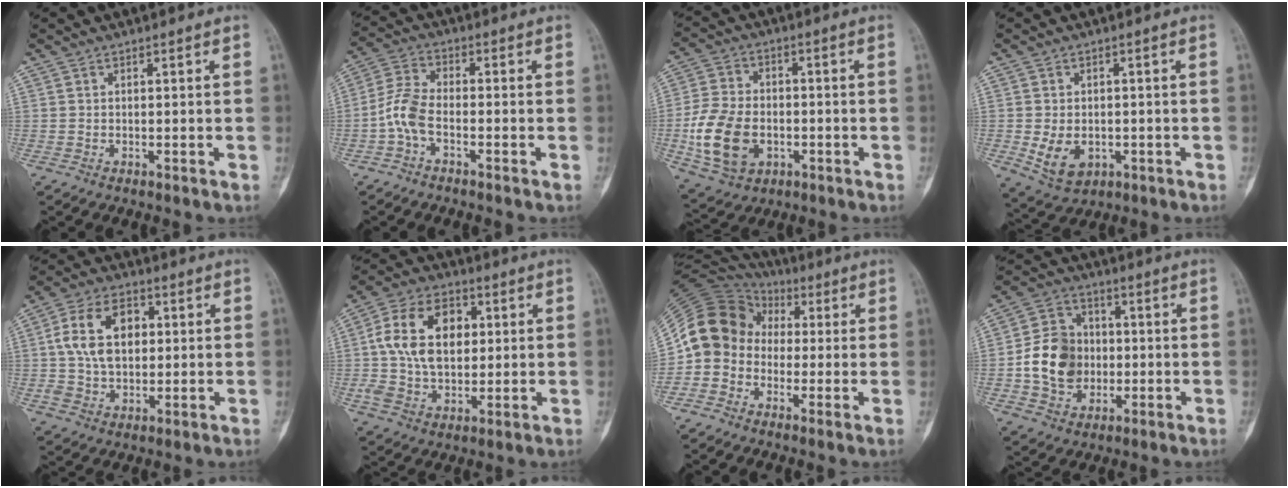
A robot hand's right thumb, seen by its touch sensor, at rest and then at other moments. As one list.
[{"total": 6.2, "force": [-2.3, 2.9, 4.9], "torque": [-0.111, 0.021, -0.056]}, {"total": 14.1, "force": [-3.1, 9.9, 9.6], "torque": [-0.182, 0.007, -0.051]}, {"total": 6.9, "force": [-1.3, 5.0, 4.6], "torque": [-0.069, -0.003, -0.006]}, {"total": 11.3, "force": [1.8, 7.5, 8.2], "torque": [-0.131, 0.011, 0.031]}, {"total": 15.6, "force": [2.6, 10.4, 11.3], "torque": [-0.180, 0.011, 0.043]}, {"total": 12.7, "force": [-0.7, 11.2, 5.9], "torque": [-0.101, 0.053, -0.025]}, {"total": 12.9, "force": [-1.0, 10.6, 7.2], "torque": [-0.107, 0.019, -0.020]}]